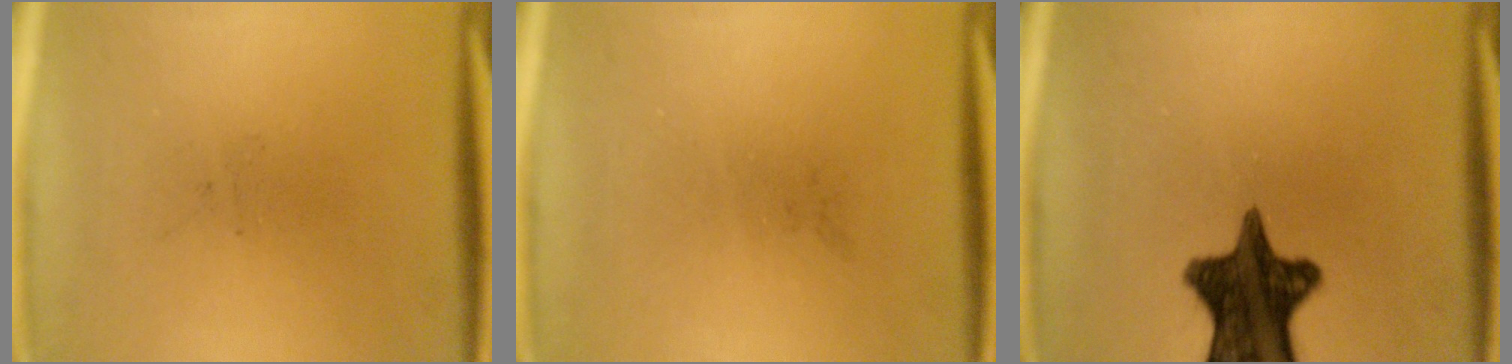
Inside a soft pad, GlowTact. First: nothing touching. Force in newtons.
{"total": 0.0}
{"total": 13.1}